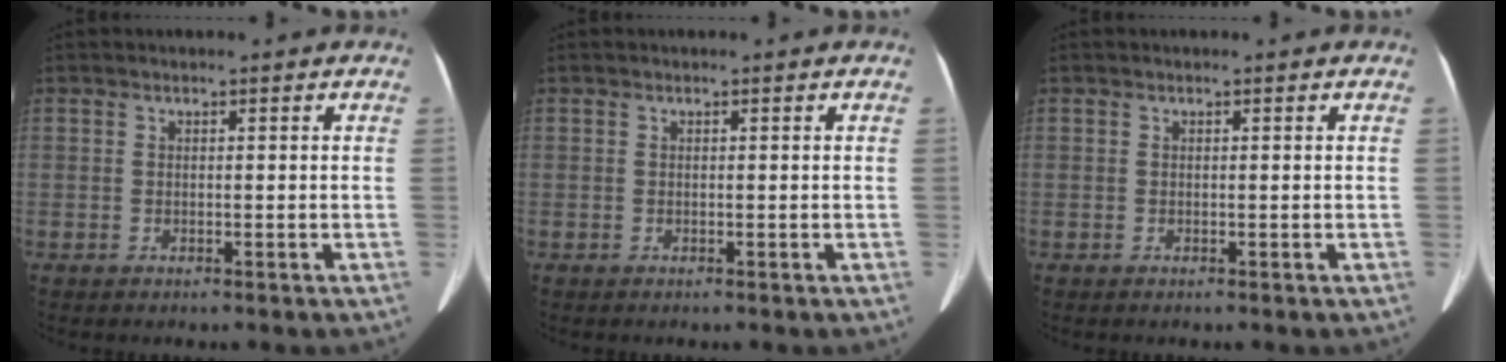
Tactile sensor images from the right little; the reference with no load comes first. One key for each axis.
{"total": 0.0}
{"total": 0.0}